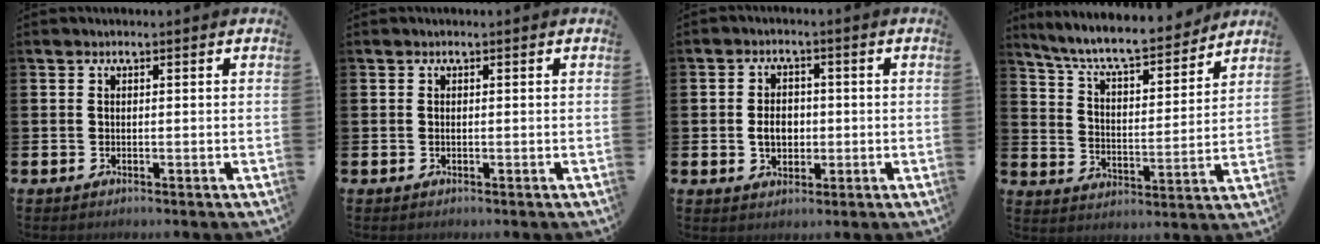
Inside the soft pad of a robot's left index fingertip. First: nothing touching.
{"total": 0.0}
{"total": 3.7, "force": [-0.3, 2.8, 2.4], "torque": [-0.027, -0.001, -0.014]}
{"total": 8.6, "force": [7.9, 1.2, 3.1], "torque": [-0.089, -0.060, 0.135]}